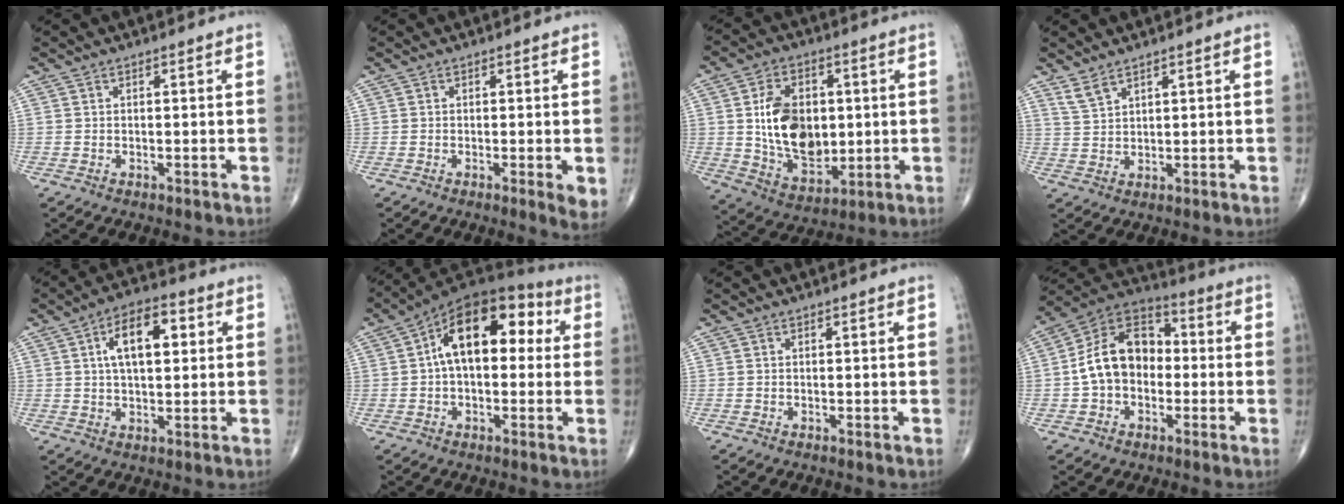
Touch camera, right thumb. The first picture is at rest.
{"total": 3.0, "force": [-0.5, 0.5, 2.9], "torque": [-0.046, -0.011, -0.012]}
{"total": 15.3, "force": [1.2, 10.2, 11.4], "torque": [-0.160, -0.011, 0.032]}
{"total": 3.5, "force": [3.0, 1.2, 1.3], "torque": [-0.024, -0.017, 0.066]}
{"total": 10.8, "force": [2.8, 5.4, 9.0], "torque": [-0.130, 0.012, 0.040]}
{"total": 16.5, "force": [2.8, 9.4, 13.2], "torque": [-0.176, 0.046, 0.032]}
{"total": 0.0}
{"total": 14.0, "force": [-1.0, 10.0, 9.8], "torque": [-0.149, 0.043, -0.031]}